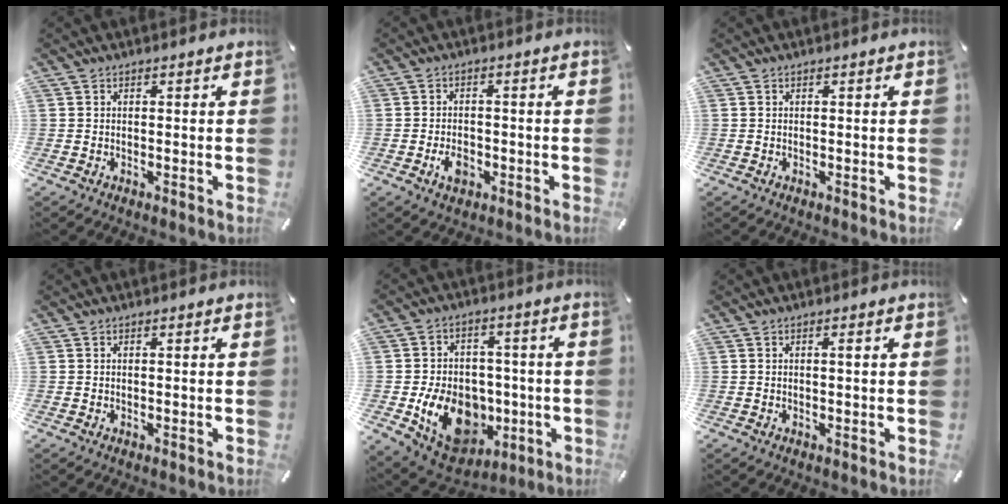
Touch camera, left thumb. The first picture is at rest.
{"total": 4.3, "force": [-1.8, 2.8, 2.8], "torque": [-0.060, 0.006, -0.033]}
{"total": 0.0}
{"total": 0.0}
{"total": 15.9, "force": [-4.3, 12.7, 8.6], "torque": [-0.139, 0.025, -0.059]}
{"total": 0.9, "force": [0.2, 0.1, 0.9], "torque": [-0.018, 0.000, 0.003]}